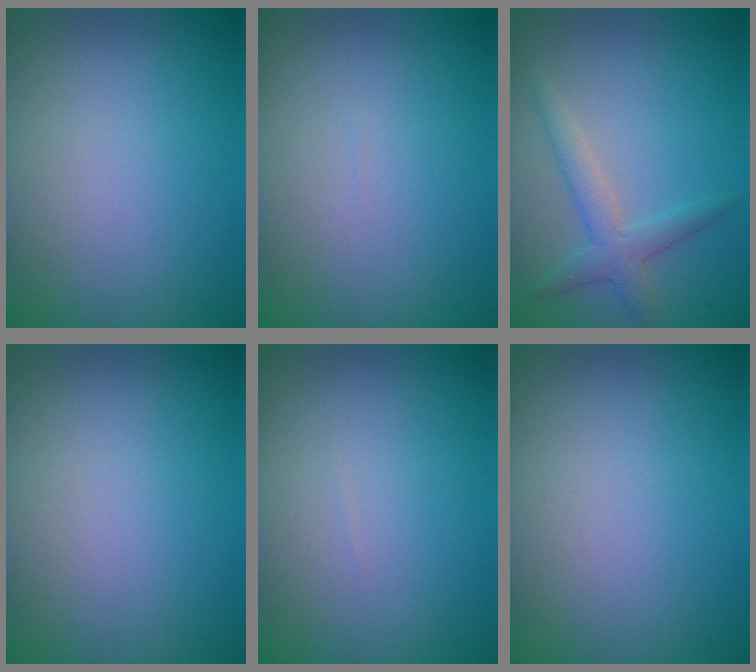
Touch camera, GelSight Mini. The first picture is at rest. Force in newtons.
{"total": 0.0}
{"total": 2.5, "press": 2.5, "slide": 0.1}
{"total": 0.0}
{"total": 0.0}
{"total": 0.0}